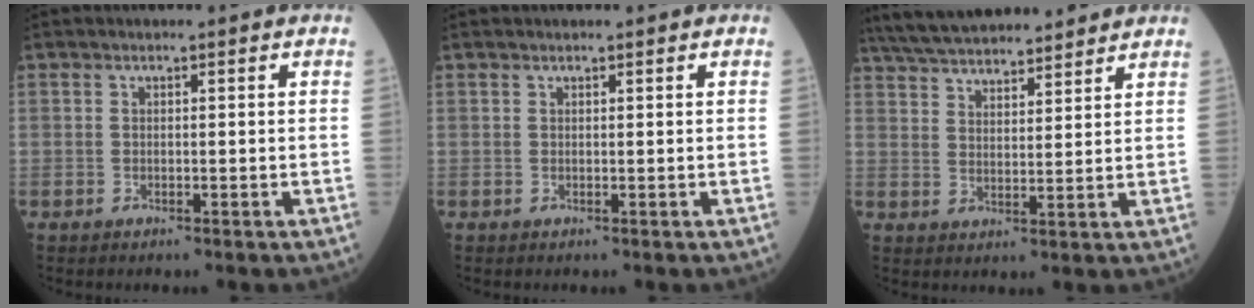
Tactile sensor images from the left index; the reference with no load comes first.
{"total": 0.5, "force": [0.5, 0.0, 0.1], "torque": [-0.004, 0.011, 0.011]}
{"total": 16.1, "force": [14.7, 3.0, 5.9], "torque": [-0.109, 0.043, 0.236]}